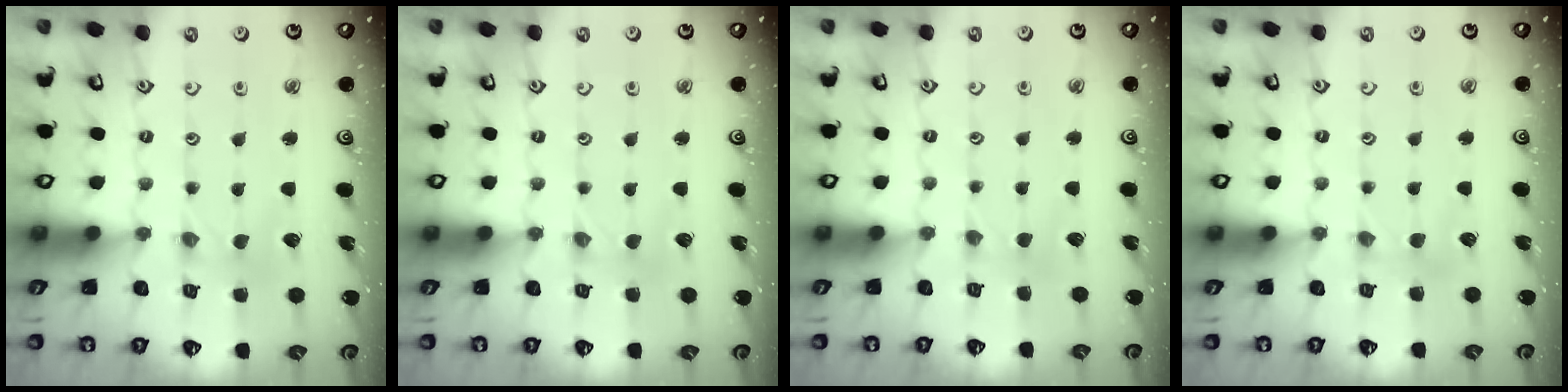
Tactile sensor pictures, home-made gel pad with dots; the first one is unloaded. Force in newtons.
{"total": 1.1, "press": 1.1, "slide": 0.2}
{"total": 1.4, "press": 1.4, "slide": 0.4}
{"total": 3.8, "press": 3.8, "slide": 0.6}